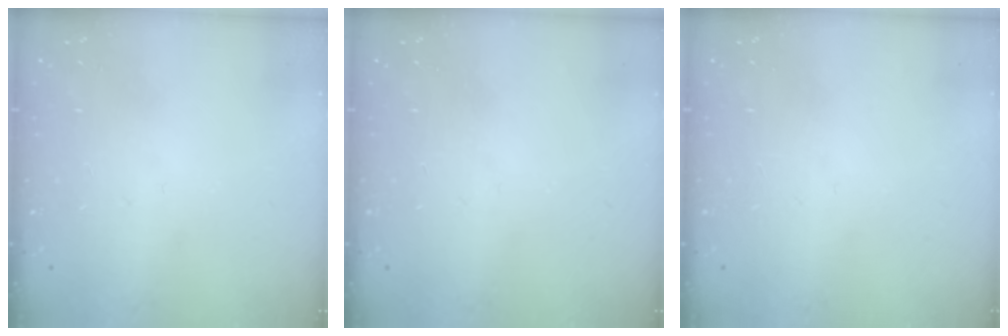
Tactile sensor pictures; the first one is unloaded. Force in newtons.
{"total": 0.0}
{"total": 0.0}